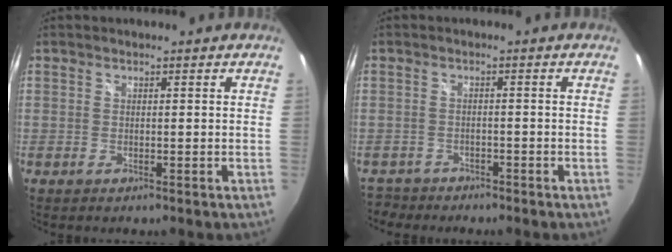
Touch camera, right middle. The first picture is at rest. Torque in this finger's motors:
{"motor_torque": [-0.25, -0.27, -0.08, -0.01]}